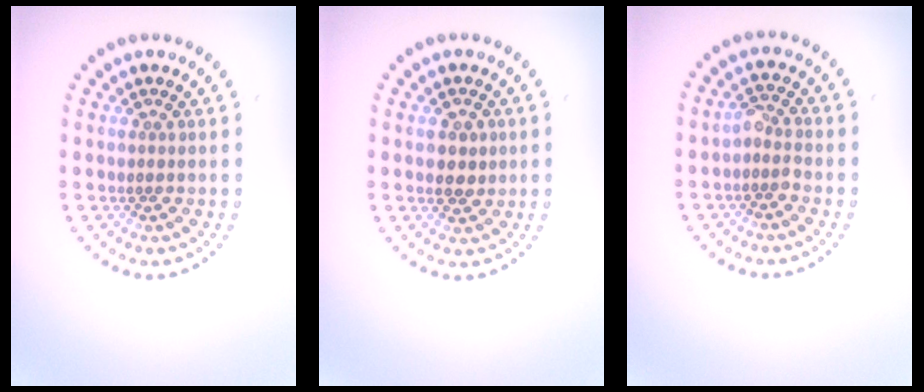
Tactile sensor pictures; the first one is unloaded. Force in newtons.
{"total": 1.9, "press": 1.7, "slide": 0.6}
{"total": 1.7, "press": 1.4, "slide": 0.9}